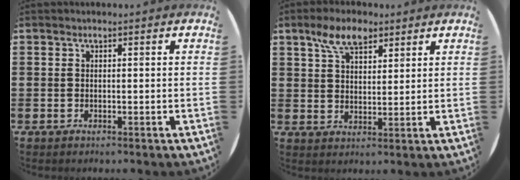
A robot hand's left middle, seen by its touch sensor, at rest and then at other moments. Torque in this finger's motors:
{"motor_torque": [1.02, -1.01, 0.17, 0.03]}